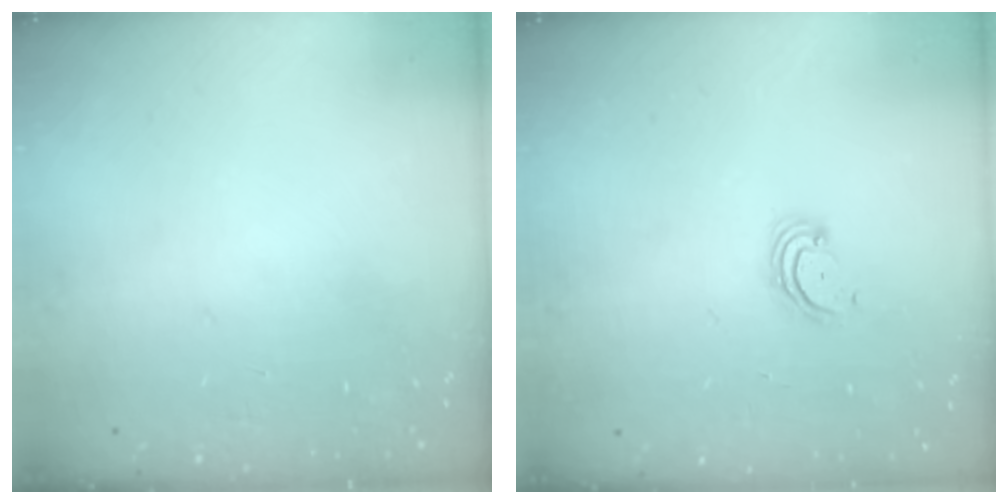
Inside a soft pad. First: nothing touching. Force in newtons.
{"total": 3.1, "press": 3.0, "slide": 0.4}